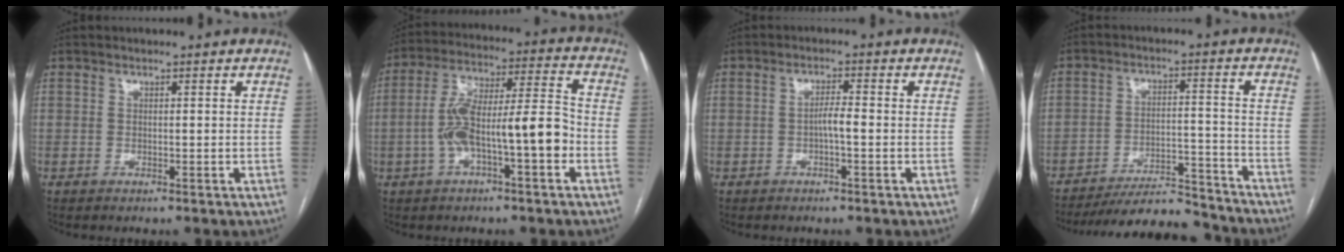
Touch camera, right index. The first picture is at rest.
{"total": 13.0, "force": [-3.5, 2.5, 12.3], "torque": [-0.225, 0.035, -0.056]}
{"total": 2.5, "force": [-0.6, 0.3, 2.4], "torque": [-0.040, 0.004, -0.011]}
{"total": 13.5, "force": [-12.9, 2.5, 3.2], "torque": [-0.038, 0.020, -0.189]}